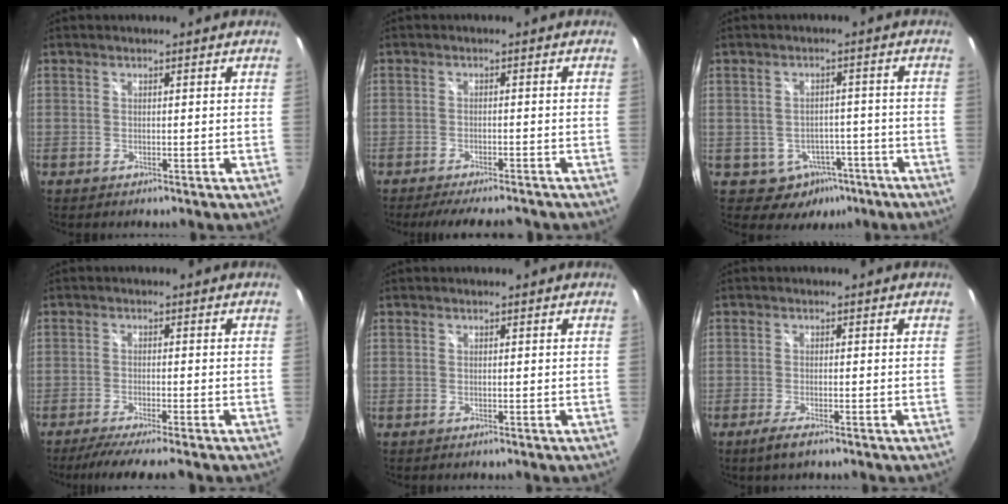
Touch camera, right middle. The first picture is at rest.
{"total": 9.7, "force": [-8.4, 2.0, 4.3], "torque": [-0.092, -0.017, -0.122]}
{"total": 7.5, "force": [-4.0, 6.0, 1.9], "torque": [-0.042, 0.019, -0.031]}
{"total": 6.5, "force": [-5.5, -0.8, 3.3], "torque": [-0.073, -0.020, -0.090]}
{"total": 0.0}
{"total": 3.0, "force": [-2.0, 0.4, 2.2], "torque": [-0.051, -0.009, -0.040]}